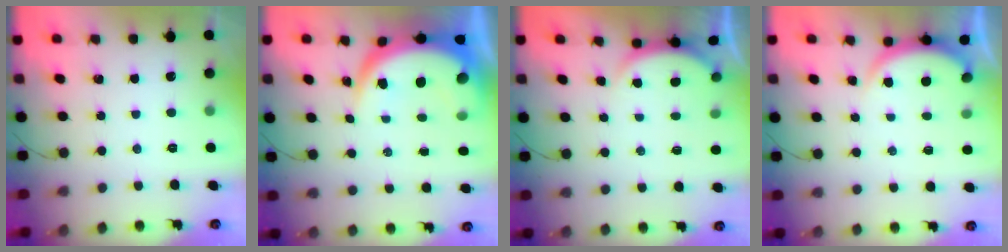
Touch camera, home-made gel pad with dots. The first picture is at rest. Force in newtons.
{"total": 11.8, "press": 11.7, "slide": 1.3}
{"total": 2.6, "press": 2.5, "slide": 0.6}
{"total": 2.9, "press": 2.8, "slide": 0.5}